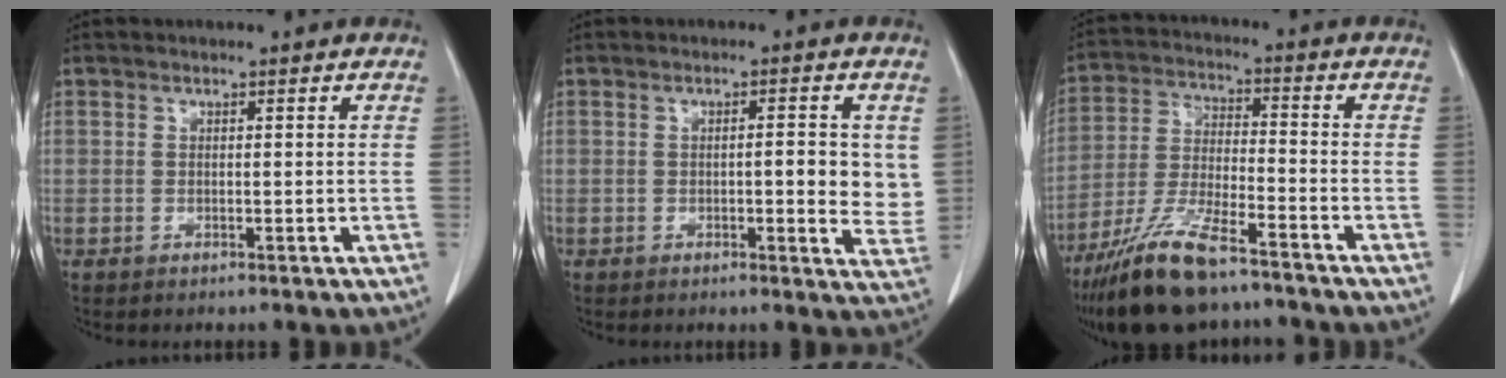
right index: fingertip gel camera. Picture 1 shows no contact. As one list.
[{"total": 6.0, "force": [0.5, 1.6, 5.7], "torque": [-0.069, -0.005, 0.002]}, {"total": 13.4, "force": [-10.1, 2.4, 8.4], "torque": [-0.170, -0.026, -0.187]}]